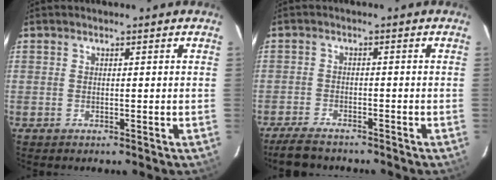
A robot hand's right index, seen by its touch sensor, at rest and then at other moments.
{"total": 6.4, "force": [-5.6, 2.0, 2.4], "torque": [-0.071, -0.009, -0.097]}